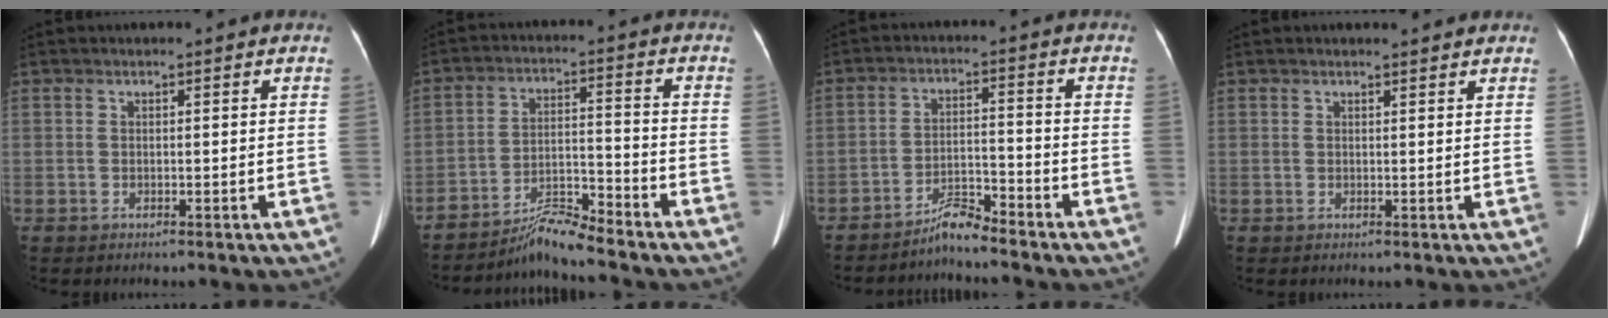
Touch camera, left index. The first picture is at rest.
{"total": 6.6, "force": [-6.3, -0.9, 1.6], "torque": [-0.032, -0.004, -0.112]}
{"total": 4.4, "force": [-4.2, -0.3, 0.9], "torque": [-0.015, -0.011, -0.079]}
{"total": 1.9, "force": [1.8, 0.2, 0.4], "torque": [-0.010, 0.002, 0.020]}